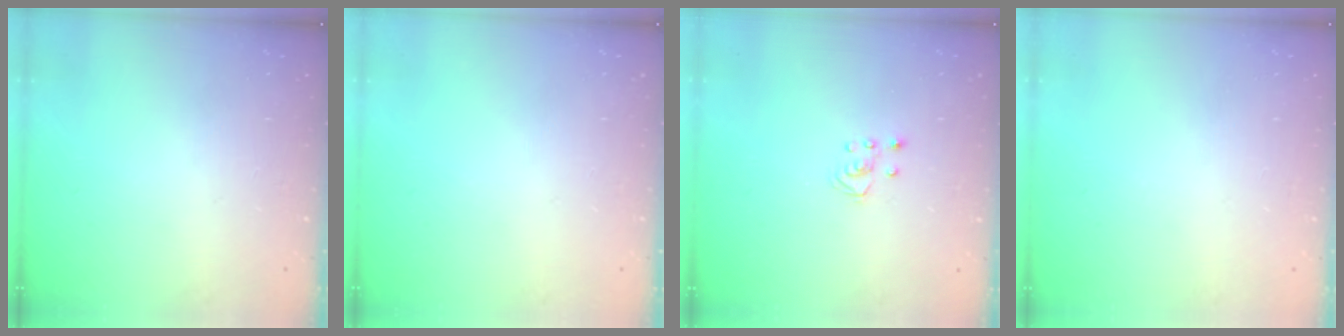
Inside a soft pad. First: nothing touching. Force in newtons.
{"total": 0.0}
{"total": 2.5, "press": 2.5, "slide": 0.2}
{"total": 0.0}